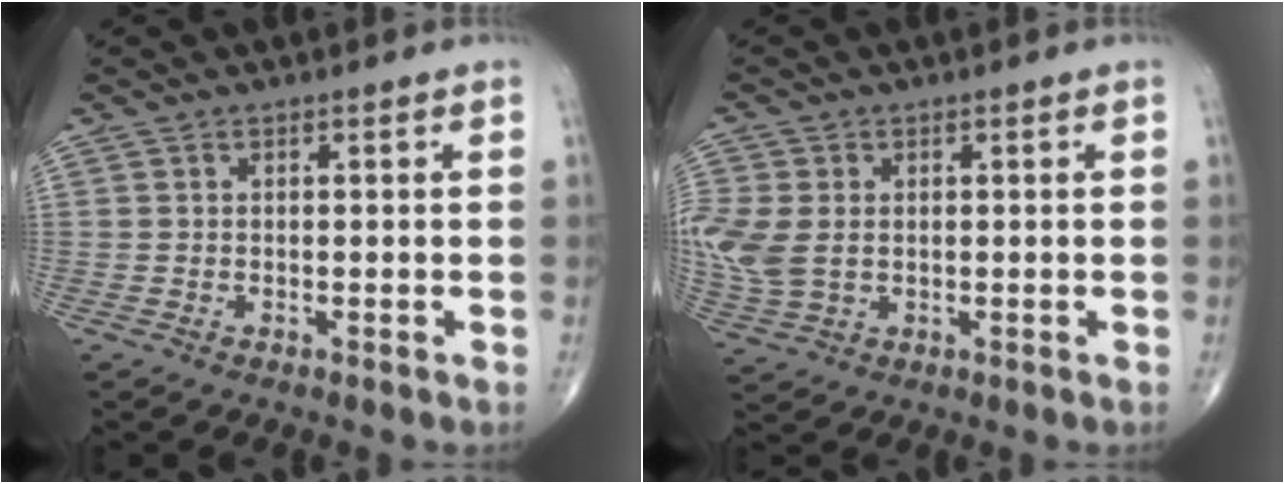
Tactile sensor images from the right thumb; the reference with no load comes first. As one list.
[{"total": 9.4, "force": [0.1, 6.8, 6.5], "torque": [-0.174, 0.000, 0.011]}]